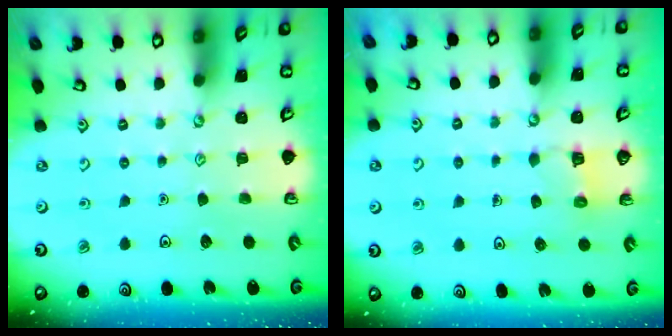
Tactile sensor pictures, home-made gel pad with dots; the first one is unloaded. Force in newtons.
{"total": 3.4, "press": 3.4, "slide": 0.2}